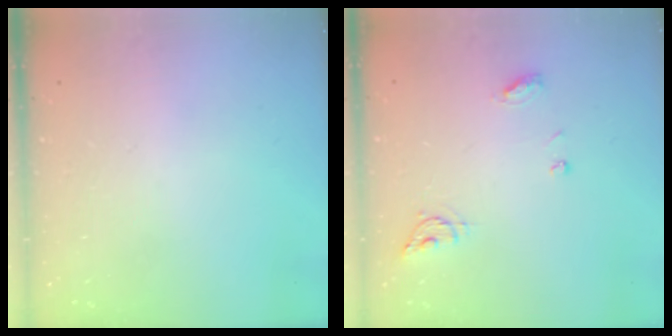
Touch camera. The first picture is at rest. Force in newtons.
{"total": 6.2, "press": 6.2, "slide": 0.5}